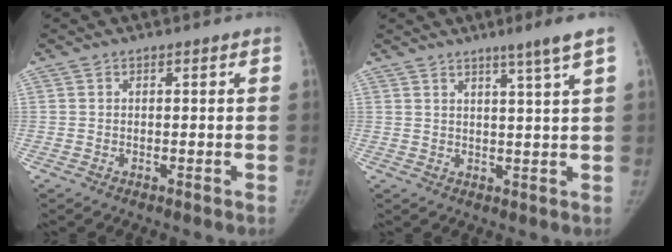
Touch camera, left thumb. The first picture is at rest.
{"total": 4.9, "force": [3.1, -1.0, 3.7], "torque": [-0.058, -0.021, 0.048]}